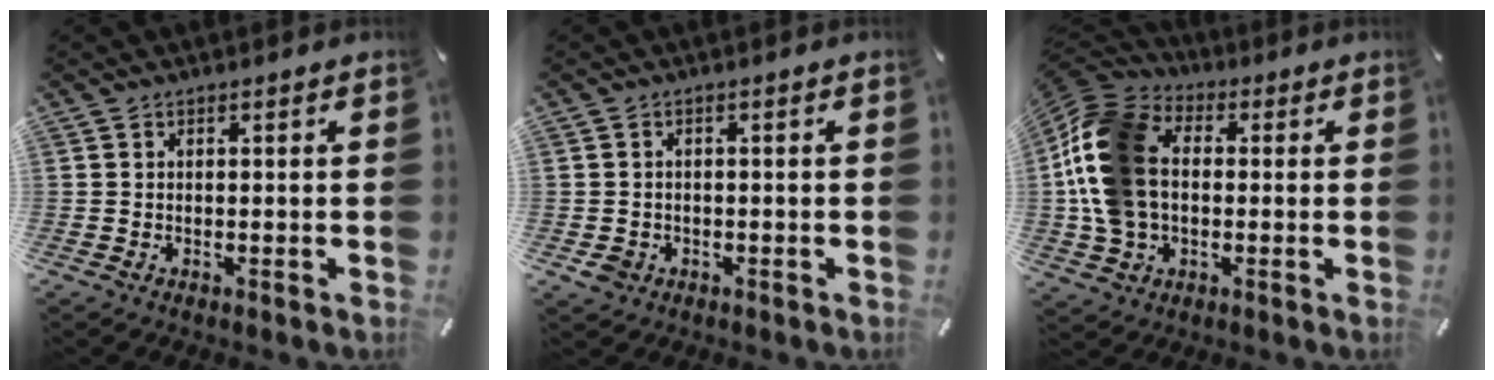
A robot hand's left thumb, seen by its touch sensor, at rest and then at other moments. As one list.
[{"total": 2.6, "force": [-1.0, 2.2, 1.0], "torque": [-0.023, 0.001, -0.020]}, {"total": 17.6, "force": [-0.2, 13.2, 11.6], "torque": [-0.263, 0.024, -0.004]}]